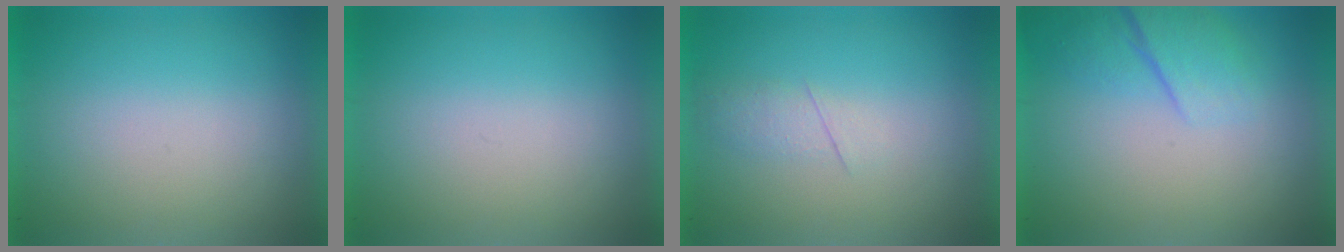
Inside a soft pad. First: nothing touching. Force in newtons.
{"total": 0.0}
{"total": 2.1}
{"total": 2.5}